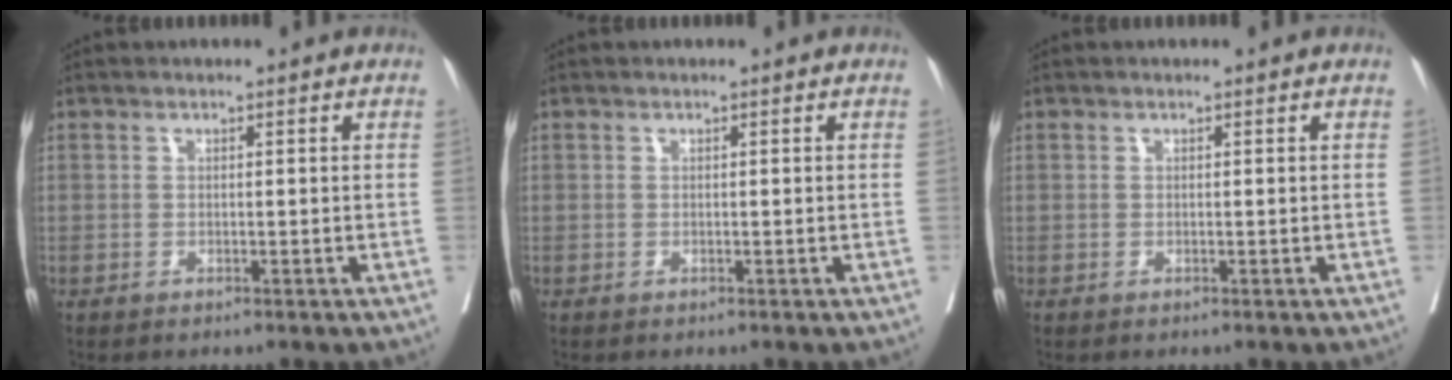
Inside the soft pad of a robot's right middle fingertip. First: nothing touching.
{"total": 0.0}
{"total": 0.0}